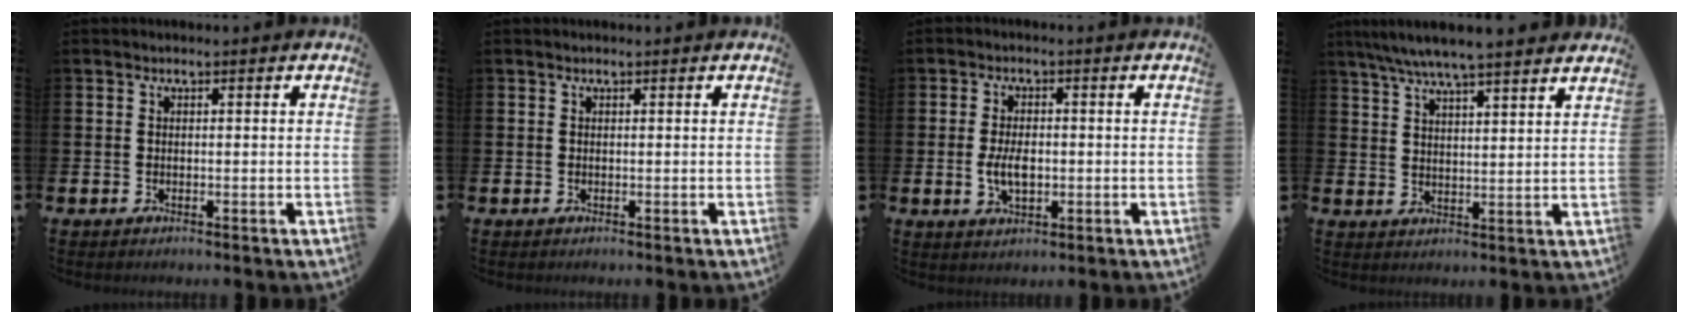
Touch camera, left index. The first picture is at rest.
{"total": 0.0}
{"total": 4.1, "force": [-0.3, 2.3, 3.4], "torque": [-0.053, 0.002, -0.008]}
{"total": 6.6, "force": [6.3, -0.1, 2.1], "torque": [-0.062, -0.025, 0.112]}